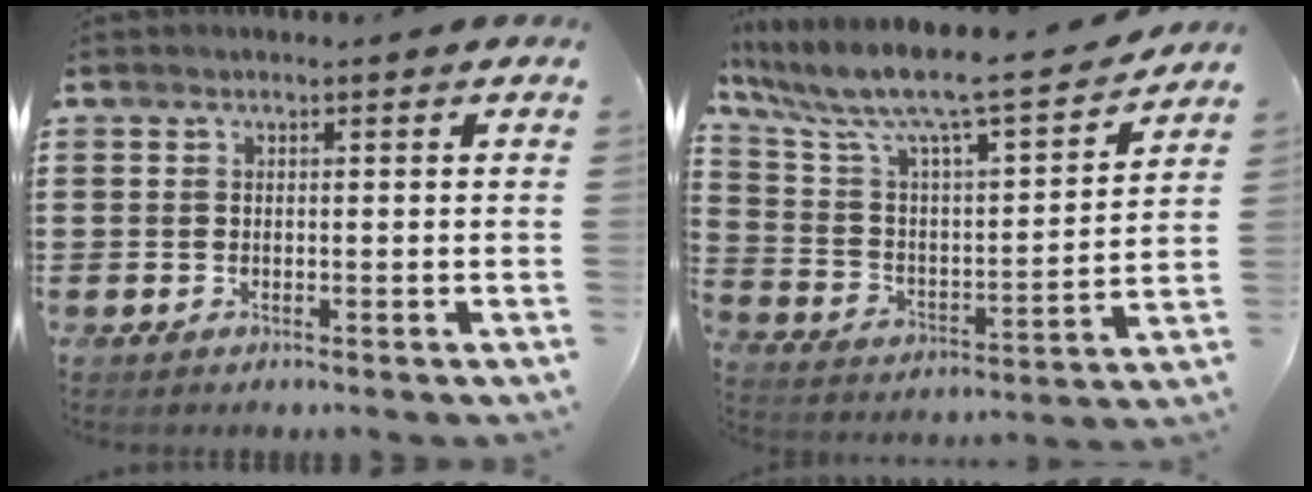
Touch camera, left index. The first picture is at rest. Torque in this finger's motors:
{"motor_torque": [2.14, 0.00, 1.05, 0.21]}